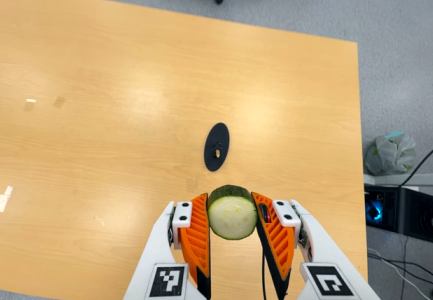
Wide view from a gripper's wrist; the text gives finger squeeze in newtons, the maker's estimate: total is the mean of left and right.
{"total": 13.5, "left": 13.9, "right": 13.1}